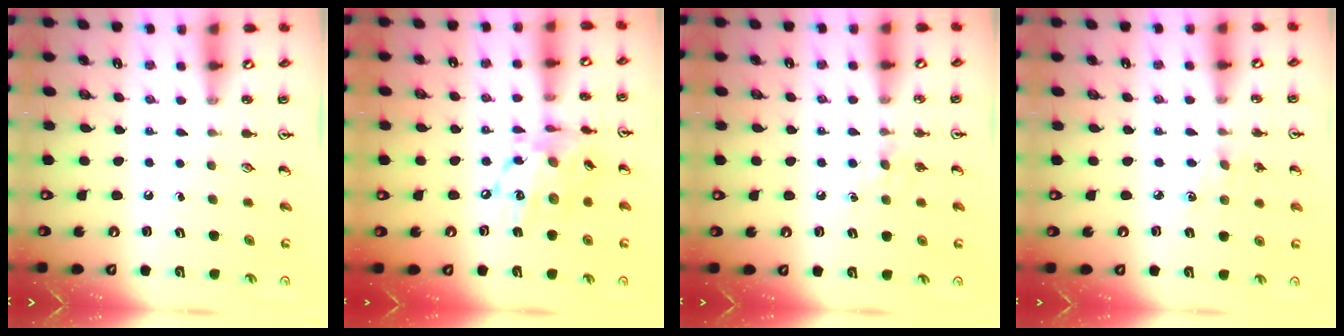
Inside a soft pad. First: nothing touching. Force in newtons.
{"total": 15.1, "press": 15.0, "slide": 0.7}
{"total": 4.1, "press": 4.0, "slide": 0.6}
{"total": 5.9, "press": 5.8, "slide": 0.6}